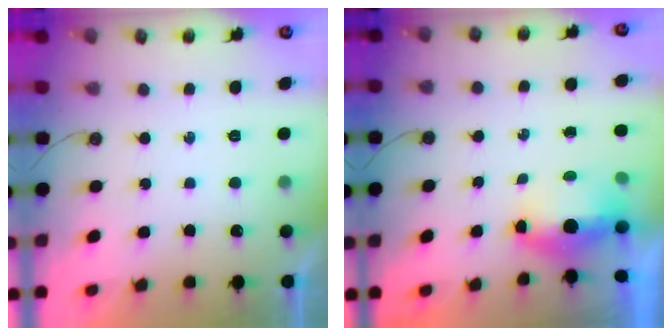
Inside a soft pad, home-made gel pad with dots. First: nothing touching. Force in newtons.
{"total": 5.3, "press": 5.1, "slide": 1.2}